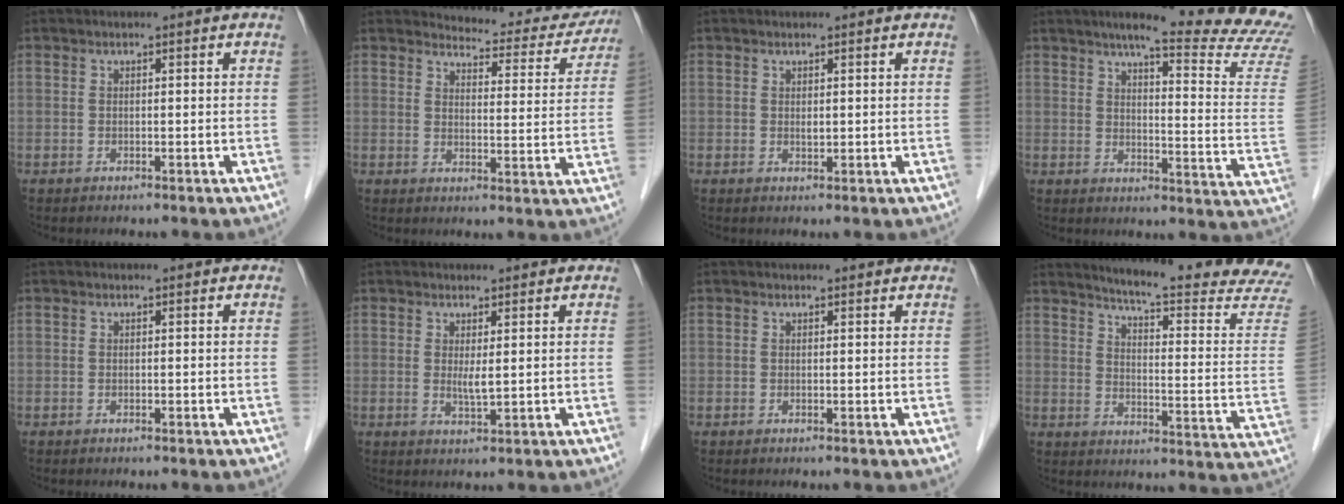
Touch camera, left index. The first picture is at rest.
{"total": 12.0, "force": [11.6, 2.6, 1.1], "torque": [0.006, -0.032, 0.123]}
{"total": 0.7, "force": [0.3, 0.4, 0.5], "torque": [-0.009, -0.004, 0.005]}
{"total": 19.4, "force": [17.4, -0.9, 8.6], "torque": [-0.117, -0.099, 0.199]}
{"total": 0.0}
{"total": 2.0, "force": [0.6, 0.3, 1.9], "torque": [-0.039, -0.007, 0.015]}
{"total": 2.6, "force": [2.4, 0.6, 0.5], "torque": [-0.011, 0.013, 0.024]}
{"total": 21.1, "force": [19.6, -1.2, 7.6], "torque": [-0.114, -0.120, 0.231]}